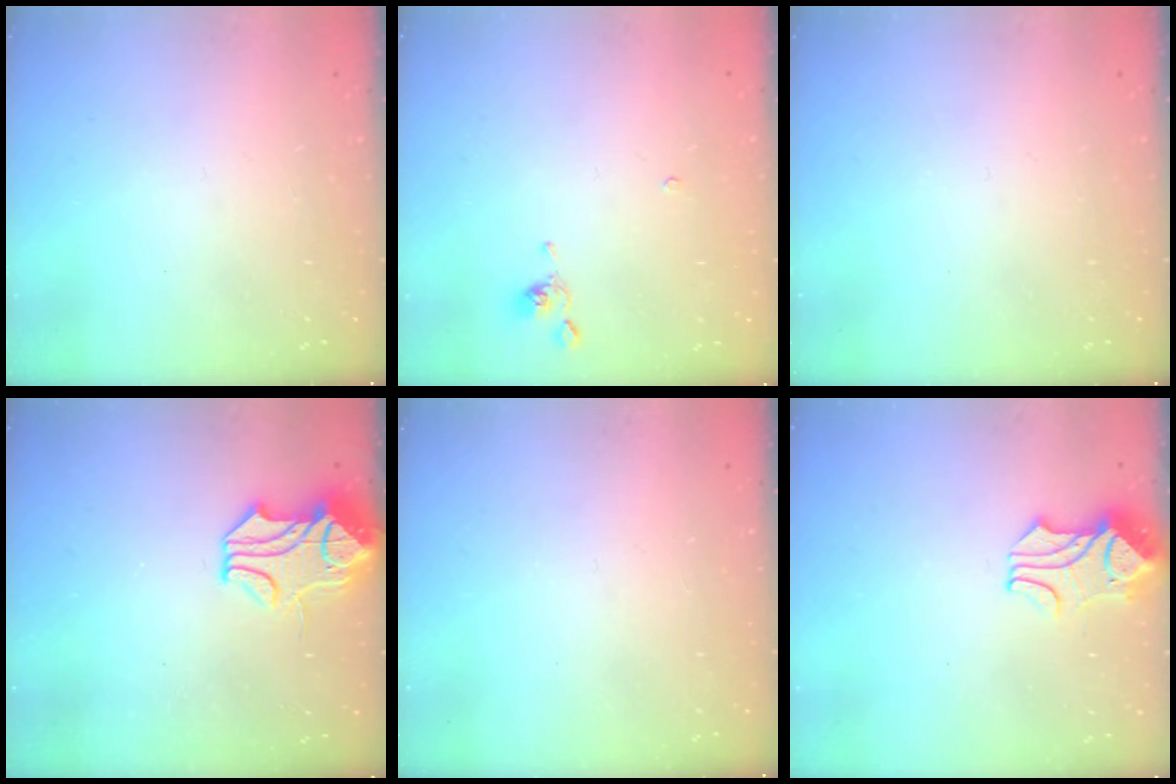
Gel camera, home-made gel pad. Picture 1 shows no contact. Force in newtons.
{"total": 0.7, "press": 0.6, "slide": 0.3}
{"total": 0.0}
{"total": 2.2, "press": 1.6, "slide": 1.5}
{"total": 0.0}
{"total": 1.8, "press": 1.4, "slide": 1.1}